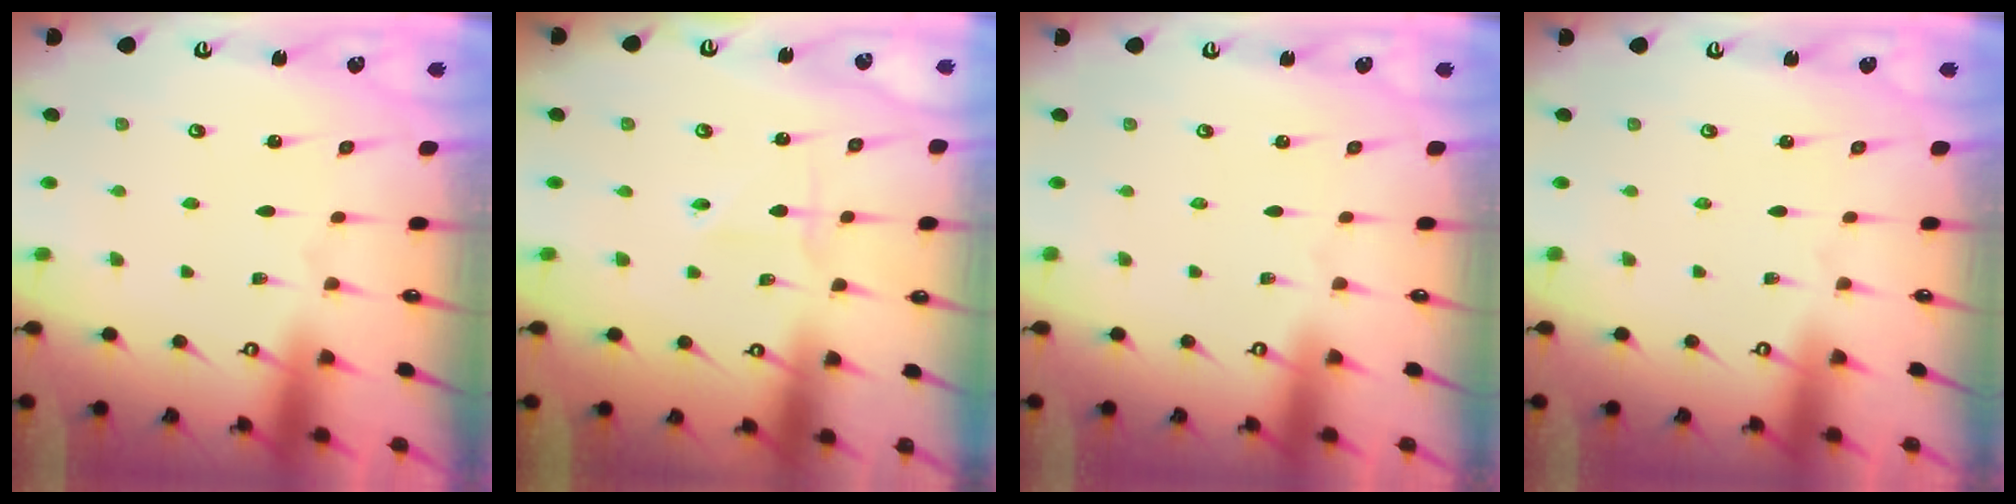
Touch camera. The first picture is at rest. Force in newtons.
{"total": 2.8, "press": 2.6, "slide": 0.9}
{"total": 0.0}
{"total": 0.0}